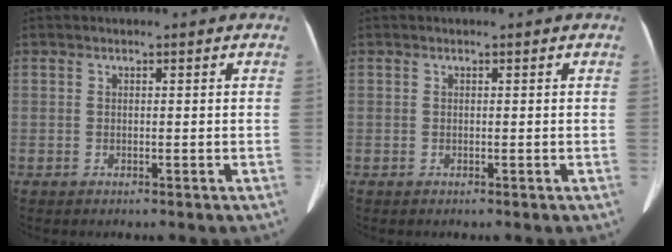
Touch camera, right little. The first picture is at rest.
{"total": 0.0}